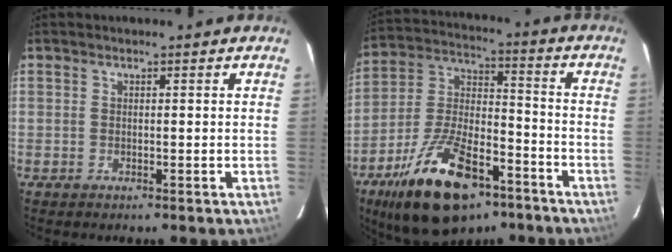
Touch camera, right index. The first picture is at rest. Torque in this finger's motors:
{"motor_torque": [1.40, -0.74, 1.05, 0.21]}